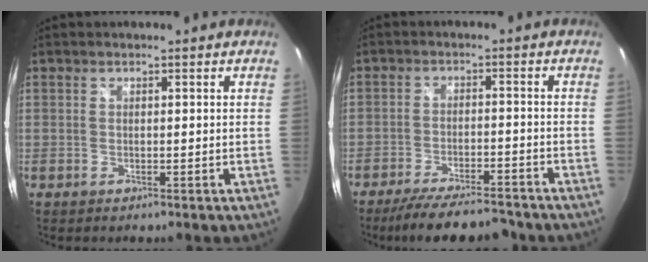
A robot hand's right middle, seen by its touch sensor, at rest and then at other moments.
{"total": 12.7, "force": [-11.2, 2.3, 5.6], "torque": [-0.117, -0.014, -0.172]}